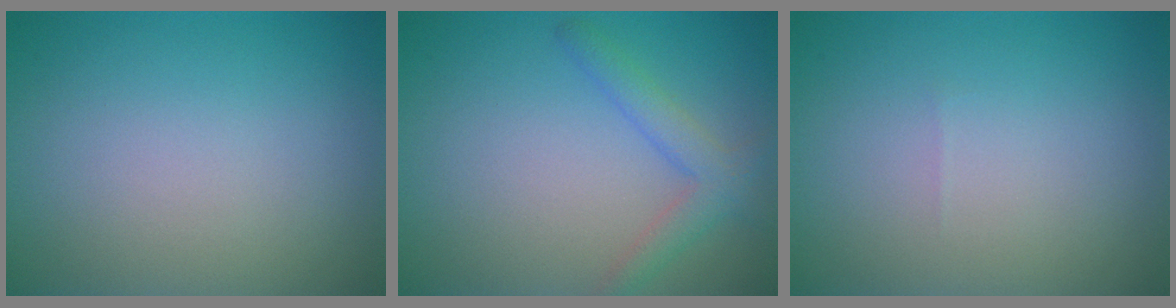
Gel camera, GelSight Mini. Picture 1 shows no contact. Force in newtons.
{"total": 2.5, "press": 2.5, "slide": 0.3}
{"total": 0.0}